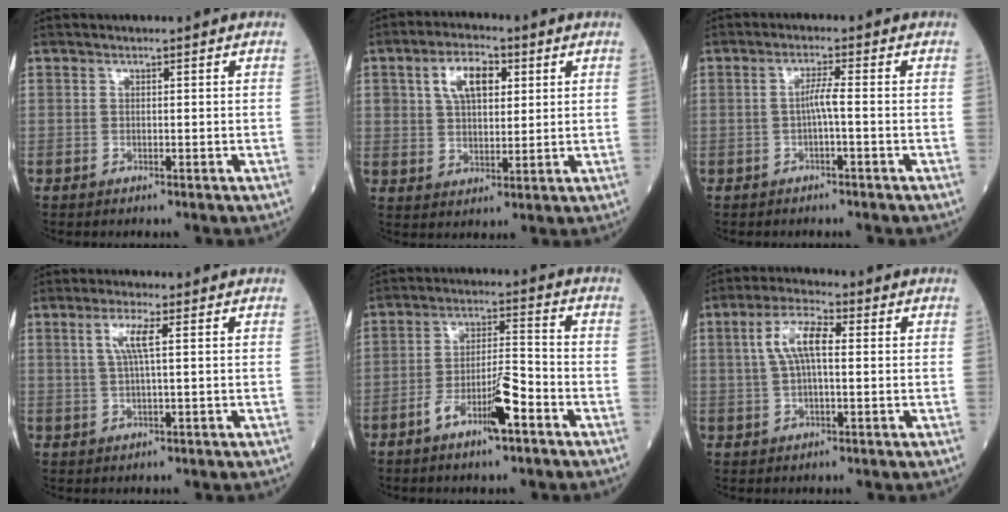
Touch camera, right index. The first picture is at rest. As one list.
[{"total": 7.7, "force": [2.9, 4.0, 5.9], "torque": [-0.109, 0.018, 0.054]}, {"total": 2.4, "force": [-0.5, -0.2, 2.4], "torque": [-0.042, 0.003, -0.010]}, {"total": 4.0, "force": [1.3, 0.1, 3.8], "torque": [-0.080, 0.005, 0.025]}, {"total": 8.3, "force": [-4.4, 1.4, 6.9], "torque": [-0.126, 0.006, -0.076]}, {"total": 7.0, "force": [1.4, 2.1, 6.5], "torque": [-0.135, 0.018, 0.026]}]